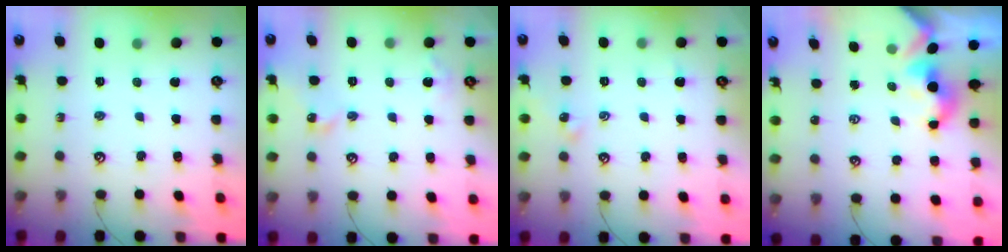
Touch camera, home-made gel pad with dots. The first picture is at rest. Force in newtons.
{"total": 5.5, "press": 5.5, "slide": 0.6}
{"total": 2.2, "press": 2.1, "slide": 0.5}
{"total": 1.7, "press": 1.7, "slide": 0.2}